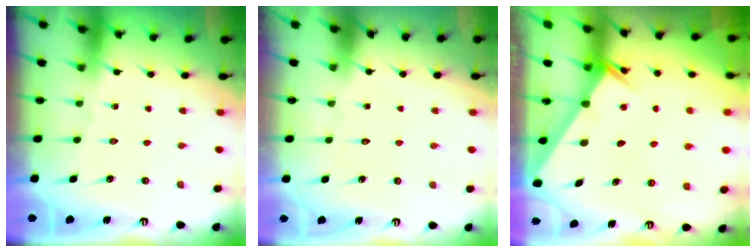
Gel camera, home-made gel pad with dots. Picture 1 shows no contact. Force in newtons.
{"total": 1.6, "press": 1.6, "slide": 0.1}
{"total": 2.6, "press": 2.6, "slide": 0.0}